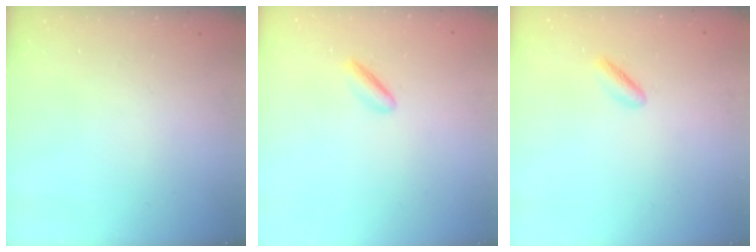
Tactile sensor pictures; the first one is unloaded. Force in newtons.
{"total": 2.2, "press": 2.1, "slide": 0.8}
{"total": 1.9, "press": 1.6, "slide": 0.9}